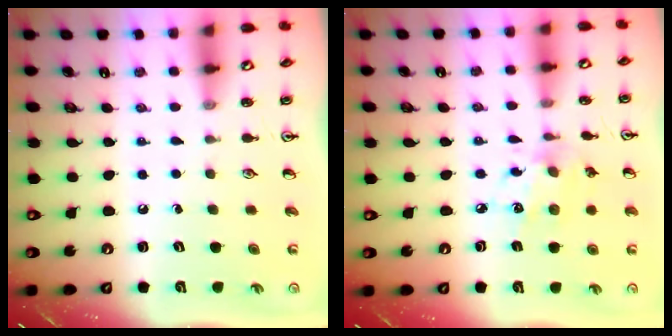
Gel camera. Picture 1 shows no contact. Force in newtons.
{"total": 8.5, "press": 8.5, "slide": 0.6}